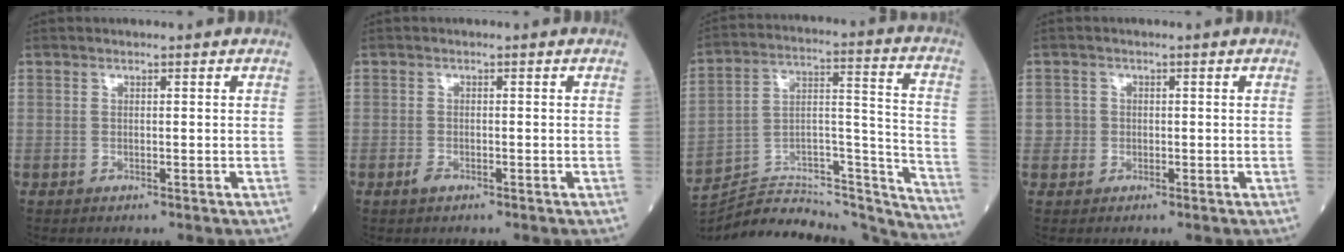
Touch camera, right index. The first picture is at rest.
{"total": 1.1, "force": [-0.7, 0.5, 0.7], "torque": [-0.015, 0.000, -0.011]}
{"total": 29.0, "force": [-27.7, 4.6, 7.3], "torque": [-0.103, 0.036, -0.407]}
{"total": 1.7, "force": [-0.1, 1.7, 0.0], "torque": [0.009, 0.008, -0.002]}